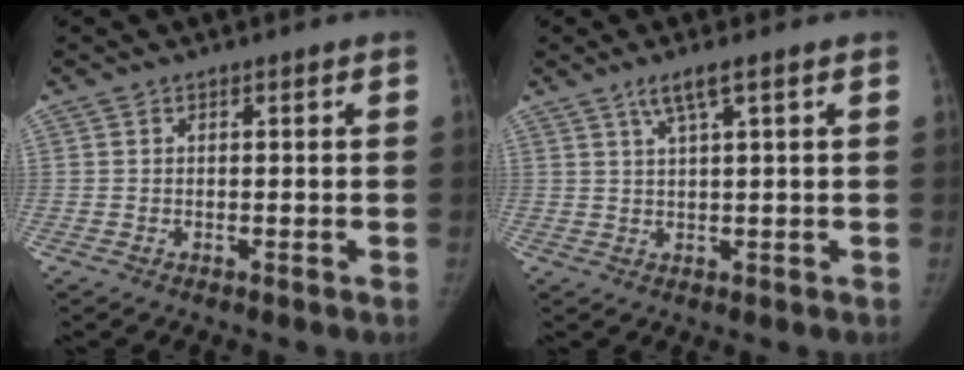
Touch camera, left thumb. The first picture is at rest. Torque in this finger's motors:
{"motor_torque": [-0.26, 0.21, 0.28, -0.56, -0.01]}